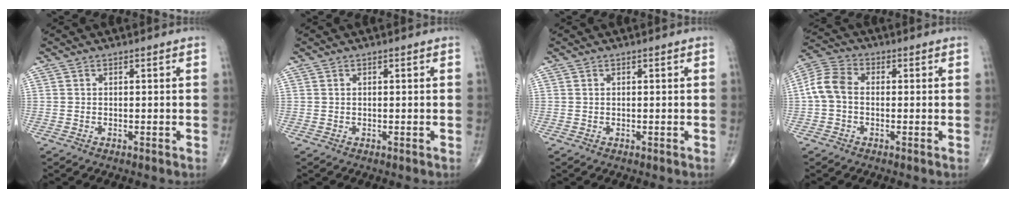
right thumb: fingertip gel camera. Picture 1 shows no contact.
{"total": 0.0}
{"total": 0.0}
{"total": 6.7, "force": [-0.4, 4.7, 4.7], "torque": [-0.094, 0.020, -0.021]}